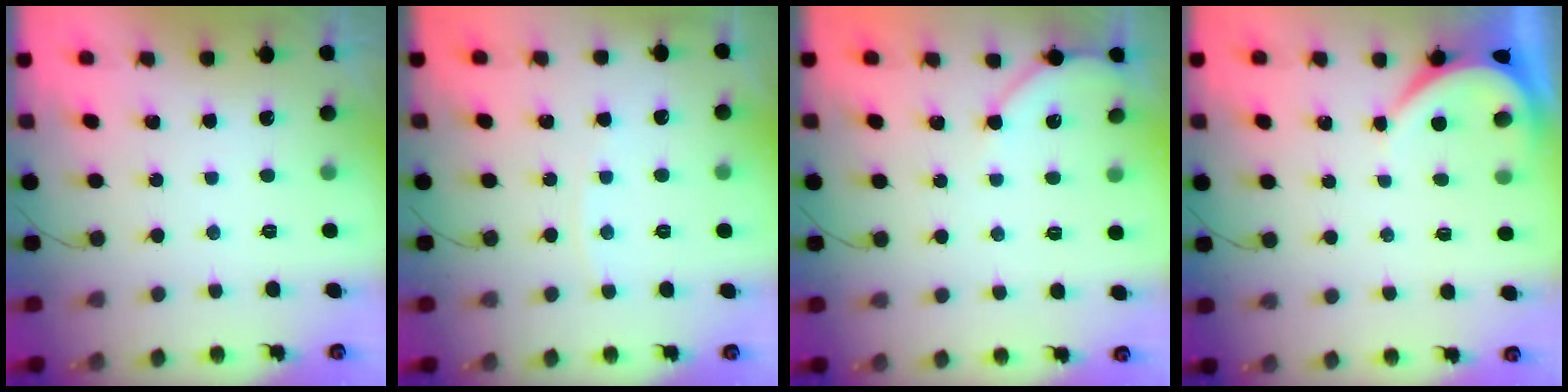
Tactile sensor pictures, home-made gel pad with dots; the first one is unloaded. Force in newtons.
{"total": 2.9, "press": 2.8, "slide": 0.4}
{"total": 5.4, "press": 5.3, "slide": 0.7}
{"total": 3.9, "press": 3.9, "slide": 0.6}